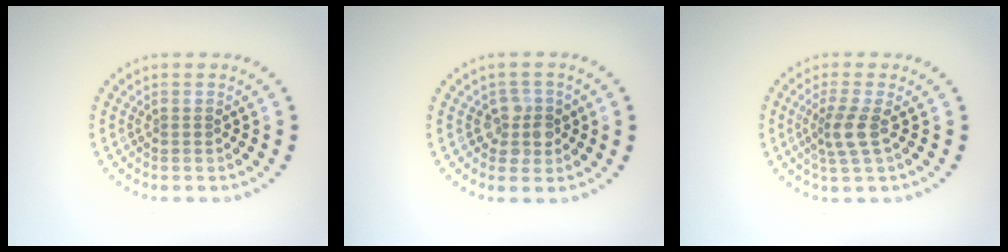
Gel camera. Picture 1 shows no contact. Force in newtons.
{"total": 2.3, "press": 2.1, "slide": 1.1}
{"total": 2.4, "press": 1.9, "slide": 1.6}